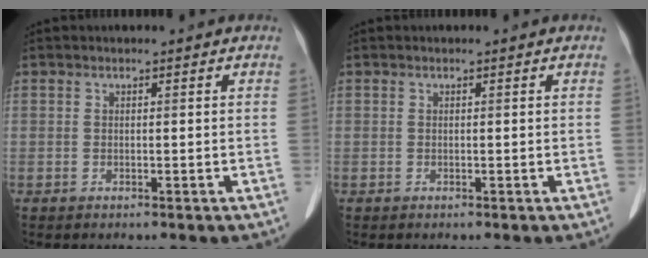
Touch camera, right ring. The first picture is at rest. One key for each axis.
{"total": 0.0}